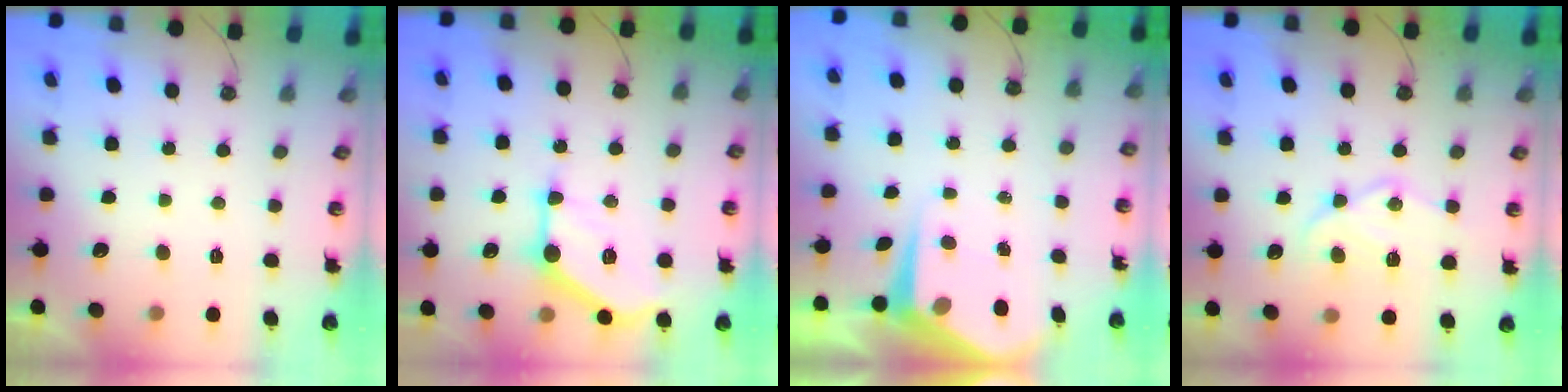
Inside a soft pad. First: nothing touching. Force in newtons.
{"total": 15.7, "press": 15.7, "slide": 0.5}
{"total": 5.7, "press": 5.7, "slide": 0.1}
{"total": 14.9, "press": 14.9, "slide": 1.4}